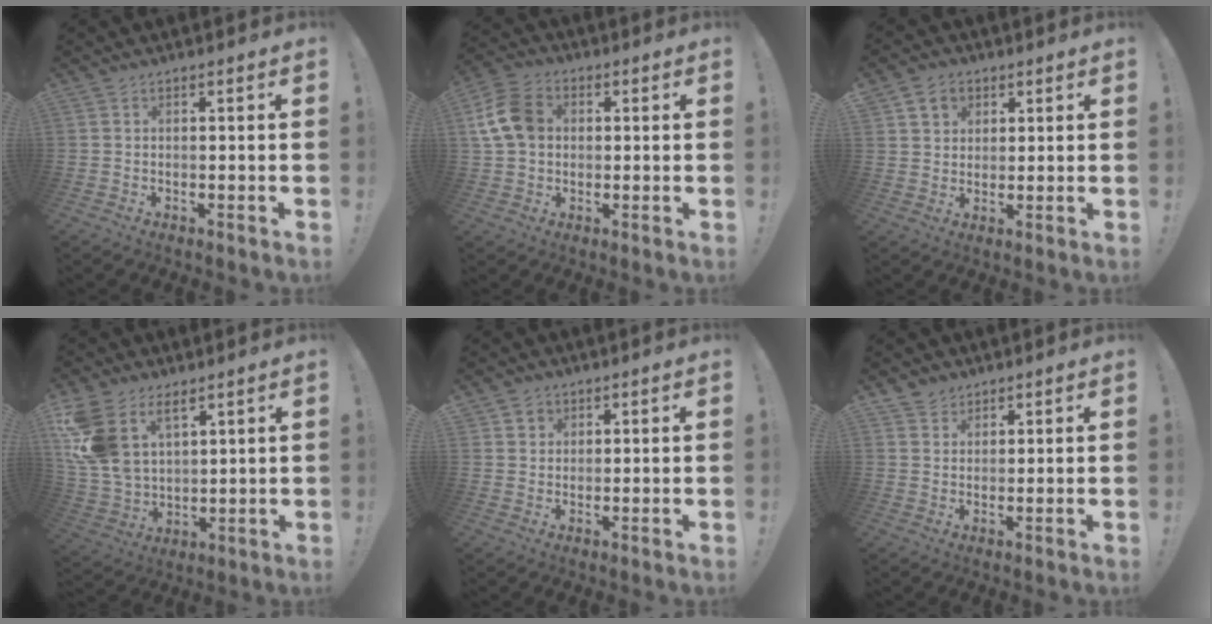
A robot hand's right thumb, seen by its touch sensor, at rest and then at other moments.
{"total": 11.7, "force": [1.8, 9.0, 7.3], "torque": [-0.134, 0.012, 0.038]}
{"total": 6.3, "force": [3.0, 5.3, 1.7], "torque": [-0.021, -0.011, 0.060]}
{"total": 15.0, "force": [7.9, 9.7, 8.3], "torque": [-0.195, -0.042, 0.153]}
{"total": 3.3, "force": [1.8, 2.7, 0.3], "torque": [-0.003, -0.008, 0.033]}
{"total": 3.5, "force": [2.7, 2.3, 0.2], "torque": [0.000, -0.017, 0.048]}